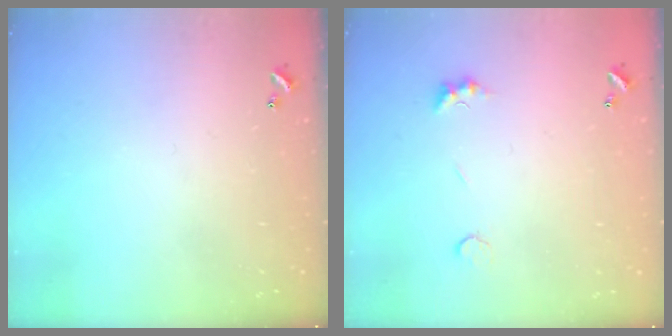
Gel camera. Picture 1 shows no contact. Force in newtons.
{"total": 2.2, "press": 2.1, "slide": 0.6}